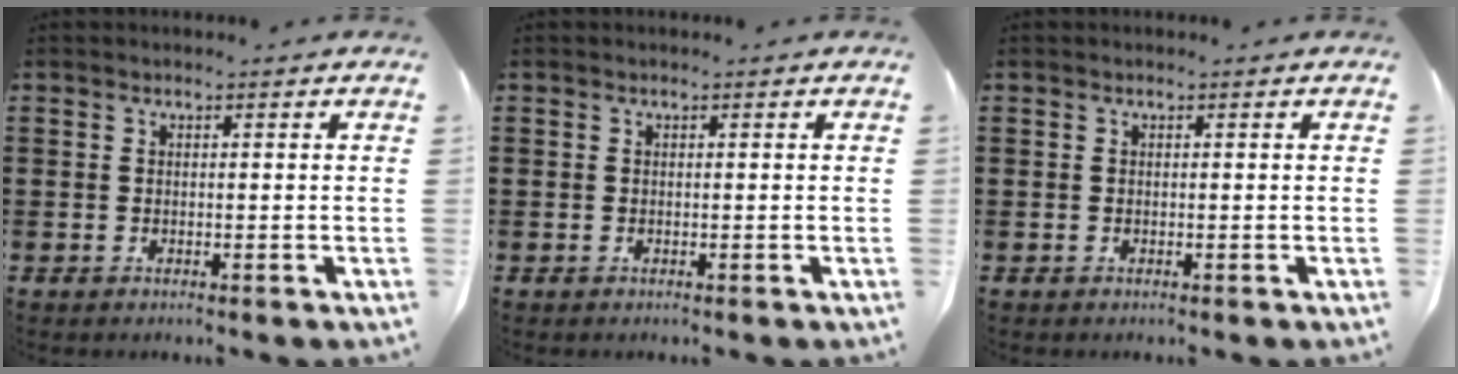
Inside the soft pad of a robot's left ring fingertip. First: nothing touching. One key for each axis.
{"total": 0.0}
{"total": 0.0}